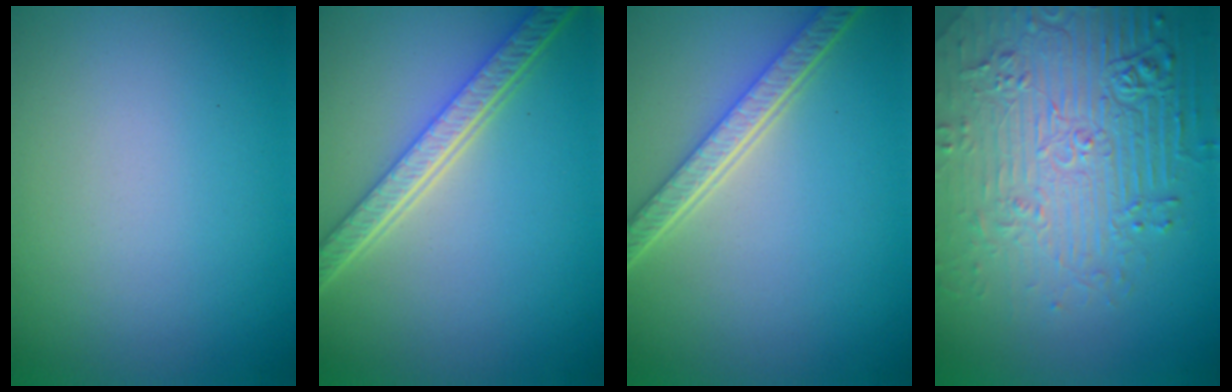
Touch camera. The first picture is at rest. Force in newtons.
{"total": 5.6, "press": 4.3, "slide": 3.6}
{"total": 5.3, "press": 3.9, "slide": 3.5}
{"total": 8.9, "press": 6.2, "slide": 6.4}